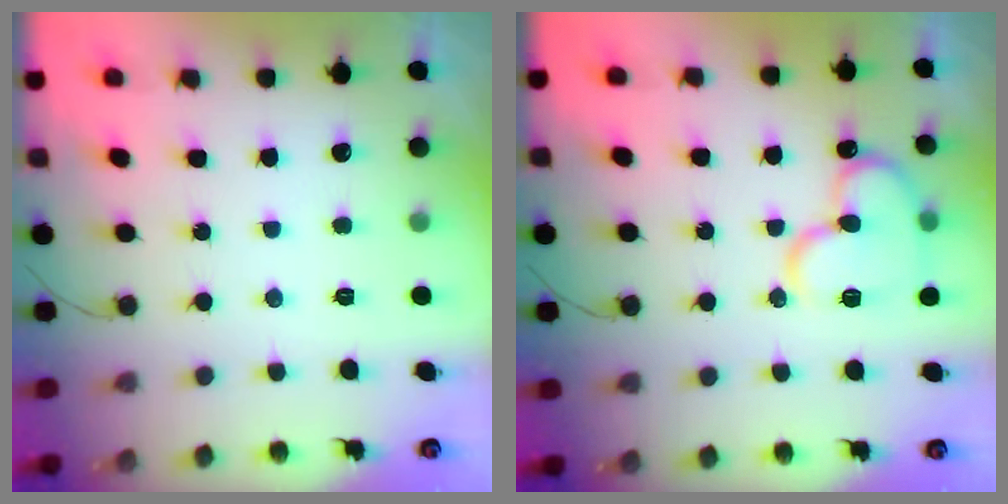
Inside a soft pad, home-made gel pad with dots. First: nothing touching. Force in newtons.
{"total": 13.9, "press": 13.8, "slide": 2.0}